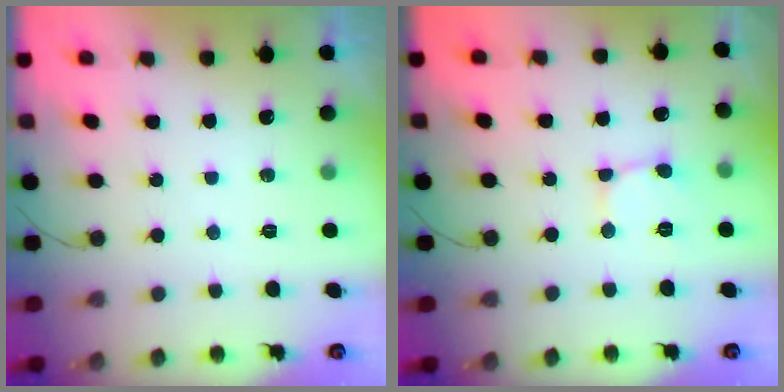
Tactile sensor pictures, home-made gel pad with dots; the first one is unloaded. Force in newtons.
{"total": 2.3, "press": 2.3, "slide": 0.1}